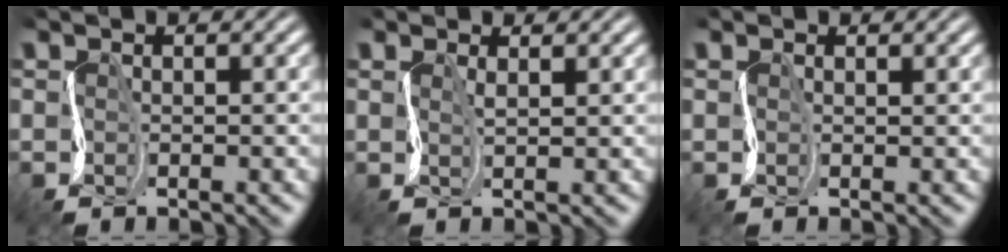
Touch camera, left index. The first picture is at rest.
{"total": 1.2, "force": [1.1, 0.5, -0.1], "torque": [0.009, 0.008, 0.013]}
{"total": 1.0, "force": [0.7, 0.4, -0.6], "torque": [0.018, 0.007, 0.011]}